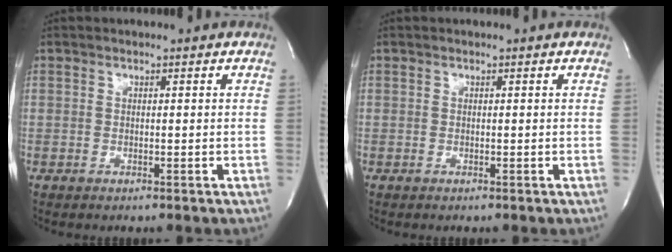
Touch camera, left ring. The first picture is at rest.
{"total": 0.0}